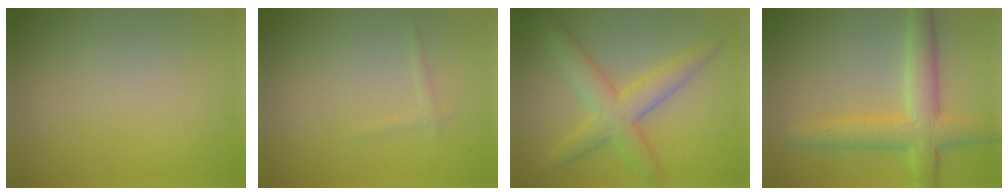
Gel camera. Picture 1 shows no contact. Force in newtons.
{"total": 0.6, "press": 0.6, "slide": 0.0}
{"total": 4.7, "press": 4.7, "slide": 0.1}
{"total": 5.3, "press": 5.3, "slide": 0.1}